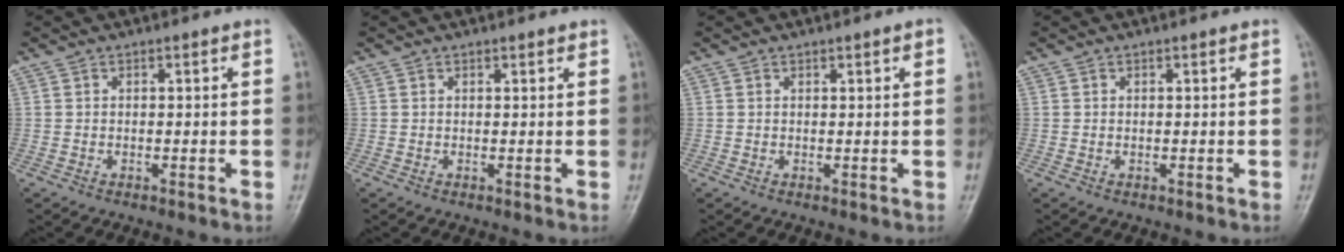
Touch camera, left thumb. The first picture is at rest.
{"total": 0.8, "force": [0.7, 0.3, 0.3], "torque": [-0.004, -0.002, 0.009]}
{"total": 0.9, "force": [0.5, 0.2, 0.7], "torque": [-0.010, 0.000, 0.007]}
{"total": 0.0}